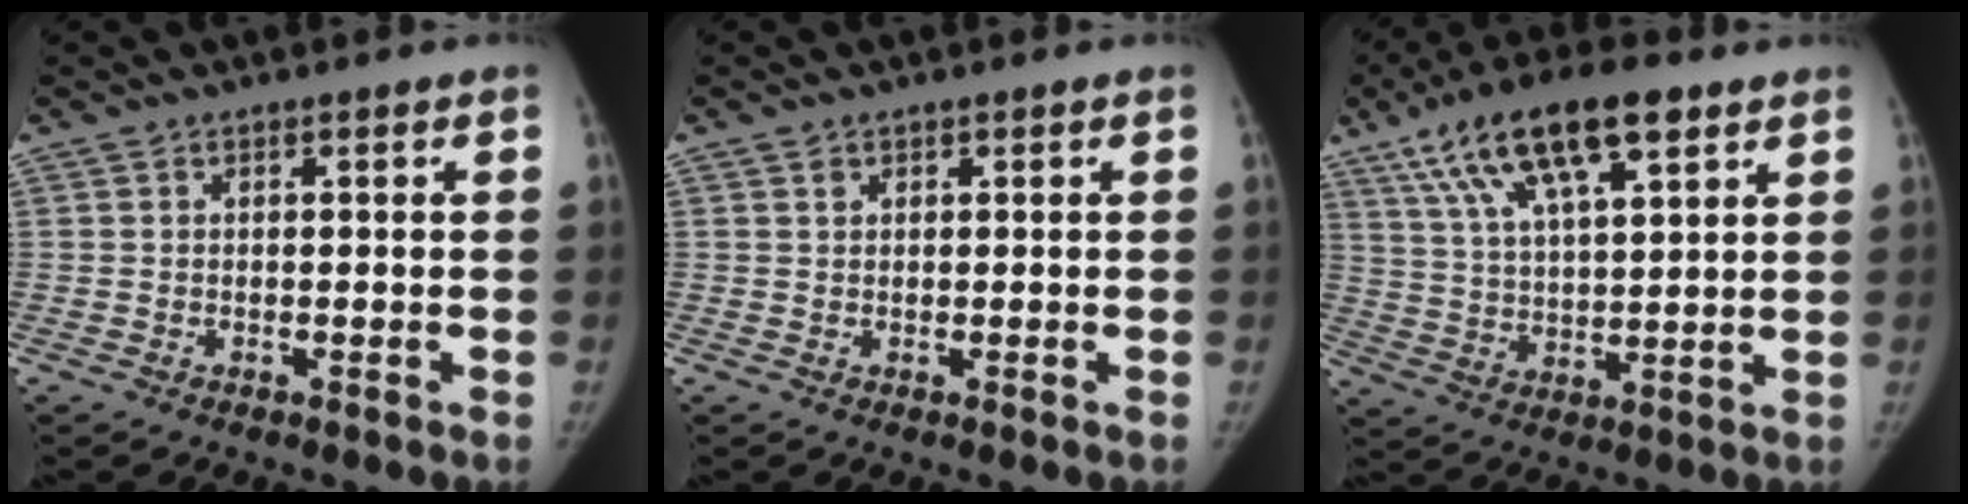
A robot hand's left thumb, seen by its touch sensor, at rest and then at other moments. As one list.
[{"total": 0.9, "force": [0.4, 0.7, 0.2], "torque": [0.003, -0.001, 0.009]}, {"total": 17.6, "force": [9.7, 6.3, 13.3], "torque": [-0.216, -0.009, 0.174]}]